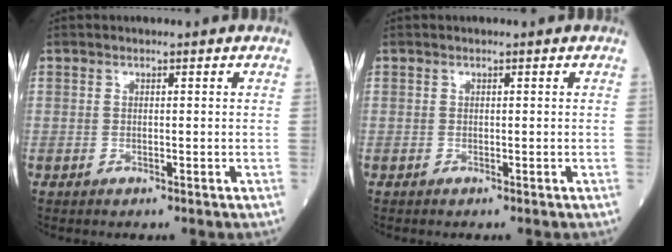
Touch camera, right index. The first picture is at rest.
{"total": 0.0}